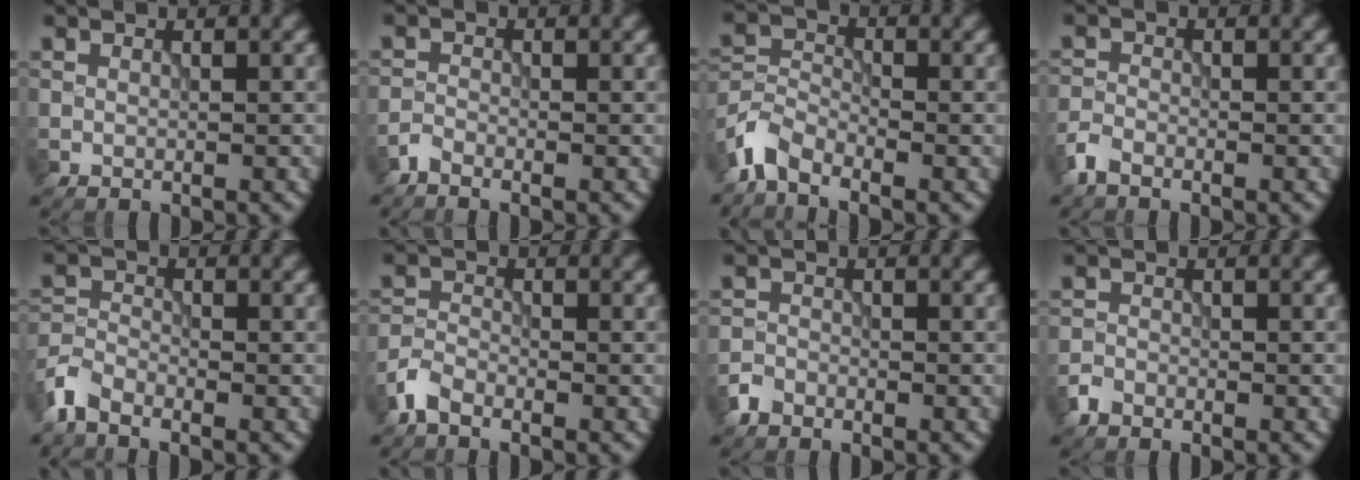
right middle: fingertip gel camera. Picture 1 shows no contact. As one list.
[{"total": 1.1, "force": [-1.1, 0.3, 0.3], "torque": [-0.006, 0.001, -0.028]}, {"total": 3.4, "force": [-2.8, 1.3, 1.4], "torque": [-0.031, 0.000, -0.071]}, {"total": 1.7, "force": [-1.4, 0.7, 0.7], "torque": [-0.014, 0.000, -0.037]}, {"total": 2.8, "force": [-2.2, 1.2, 1.1], "torque": [-0.025, -0.001, -0.061]}, {"total": 2.1, "force": [-1.7, 0.9, 0.9], "torque": [-0.018, 0.003, -0.044]}, {"total": 1.5, "force": [-1.2, 0.9, 0.2], "torque": [0.002, 0.004, -0.029]}, {"total": 1.4, "force": [-1.1, 0.8, 0.2], "torque": [0.001, 0.003, -0.026]}]